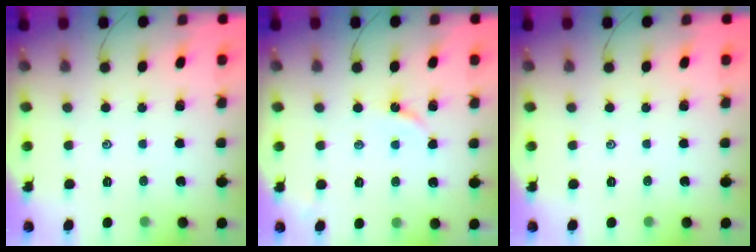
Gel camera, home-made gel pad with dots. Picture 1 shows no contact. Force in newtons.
{"total": 5.2, "press": 5.2, "slide": 0.6}
{"total": 0.0}